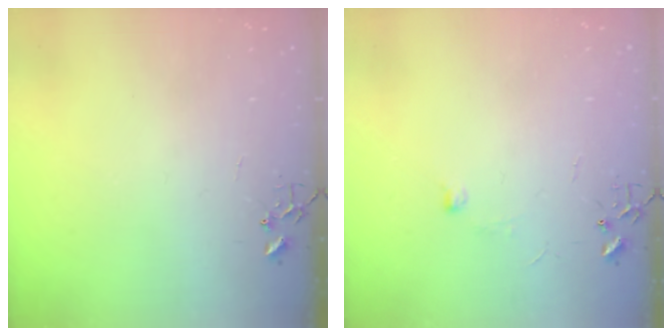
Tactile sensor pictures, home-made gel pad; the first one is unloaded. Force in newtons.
{"total": 4.4, "press": 4.3, "slide": 0.6}